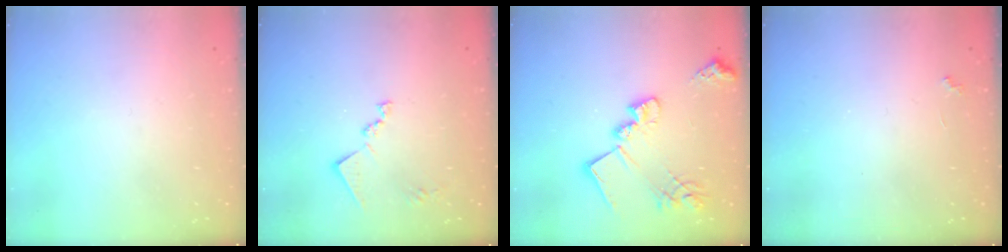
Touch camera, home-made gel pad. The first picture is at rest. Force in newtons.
{"total": 11.6, "press": 11.6, "slide": 0.7}
{"total": 18.4, "press": 18.4, "slide": 1.4}
{"total": 2.3, "press": 2.3, "slide": 0.4}